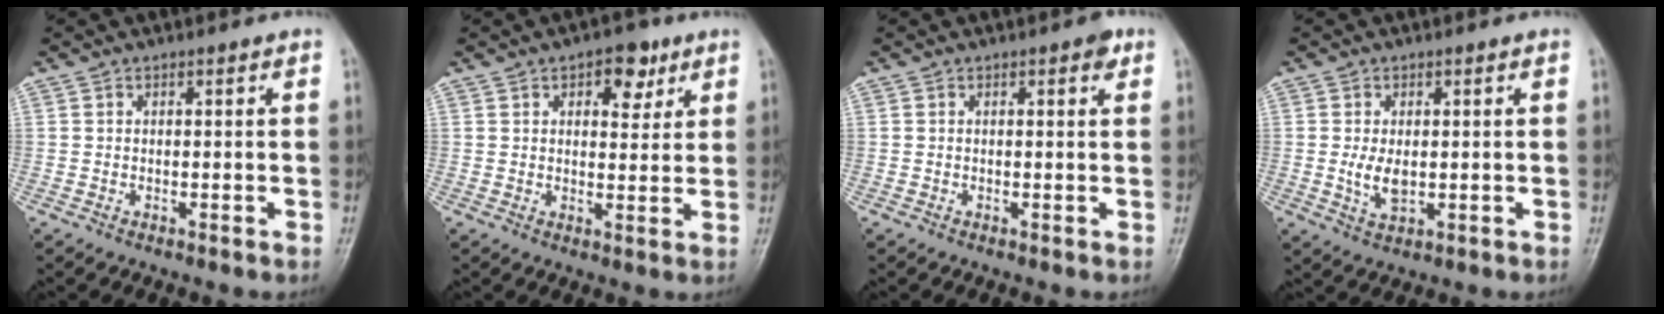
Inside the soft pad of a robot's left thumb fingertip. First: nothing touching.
{"total": 6.7, "force": [3.5, 3.8, 4.3], "torque": [-0.029, -0.012, 0.043]}
{"total": 1.7, "force": [0.9, 0.7, 1.3], "torque": [-0.012, -0.001, 0.008]}
{"total": 4.3, "force": [0.0, 2.4, 3.6], "torque": [-0.067, -0.010, 0.005]}